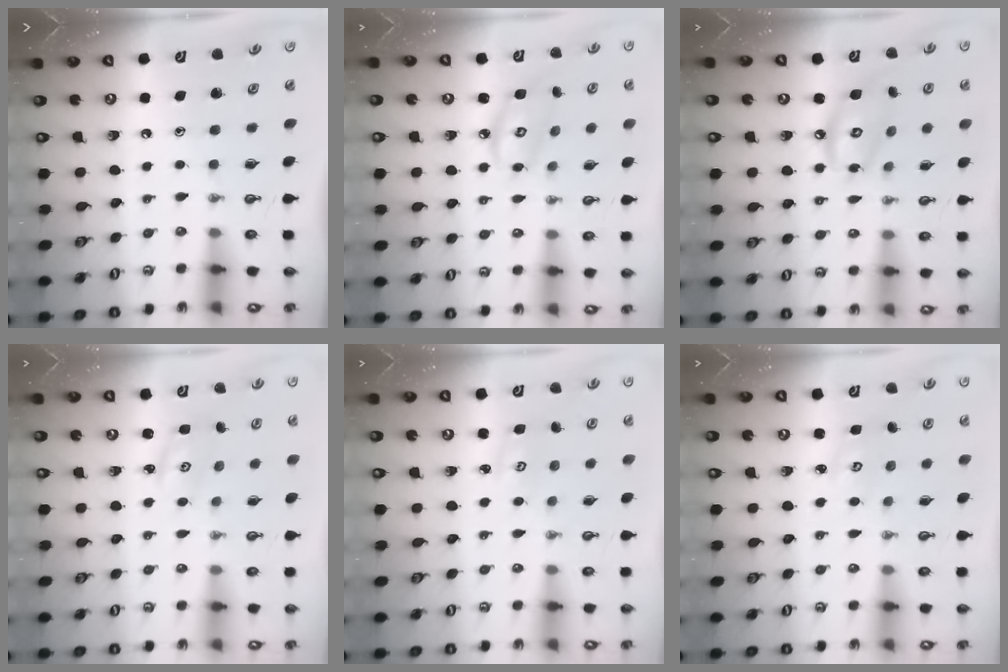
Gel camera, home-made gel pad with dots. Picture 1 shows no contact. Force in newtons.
{"total": 7.0, "press": 7.0, "slide": 0.5}
{"total": 10.0, "press": 10.0, "slide": 0.8}
{"total": 2.3, "press": 2.3, "slide": 0.3}
{"total": 2.8, "press": 2.8, "slide": 0.2}
{"total": 2.9, "press": 2.8, "slide": 0.3}